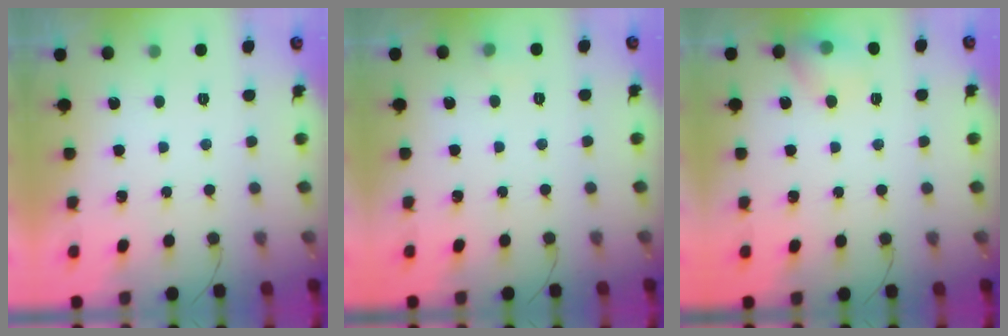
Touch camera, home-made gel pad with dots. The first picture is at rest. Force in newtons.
{"total": 7.9, "press": 3.6, "slide": 7.0}
{"total": 9.8, "press": 9.7, "slide": 1.5}